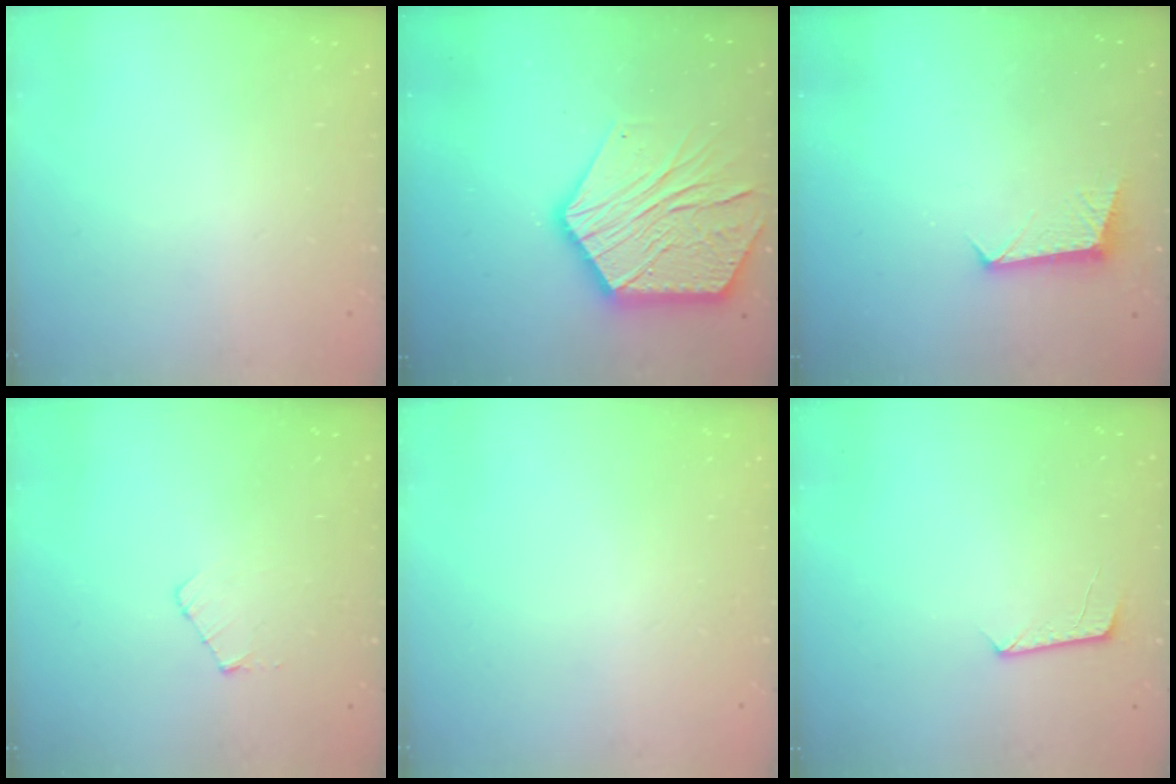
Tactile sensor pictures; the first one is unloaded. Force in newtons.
{"total": 21.0, "press": 20.9, "slide": 1.6}
{"total": 7.1, "press": 7.1, "slide": 0.3}
{"total": 3.6, "press": 3.6, "slide": 0.4}
{"total": 0.0}
{"total": 8.3, "press": 8.3, "slide": 0.6}